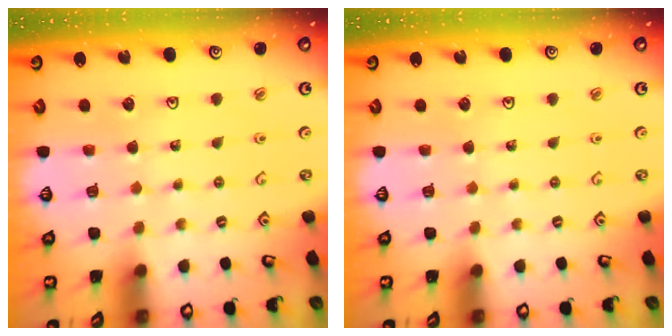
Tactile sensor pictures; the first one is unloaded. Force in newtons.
{"total": 0.0}